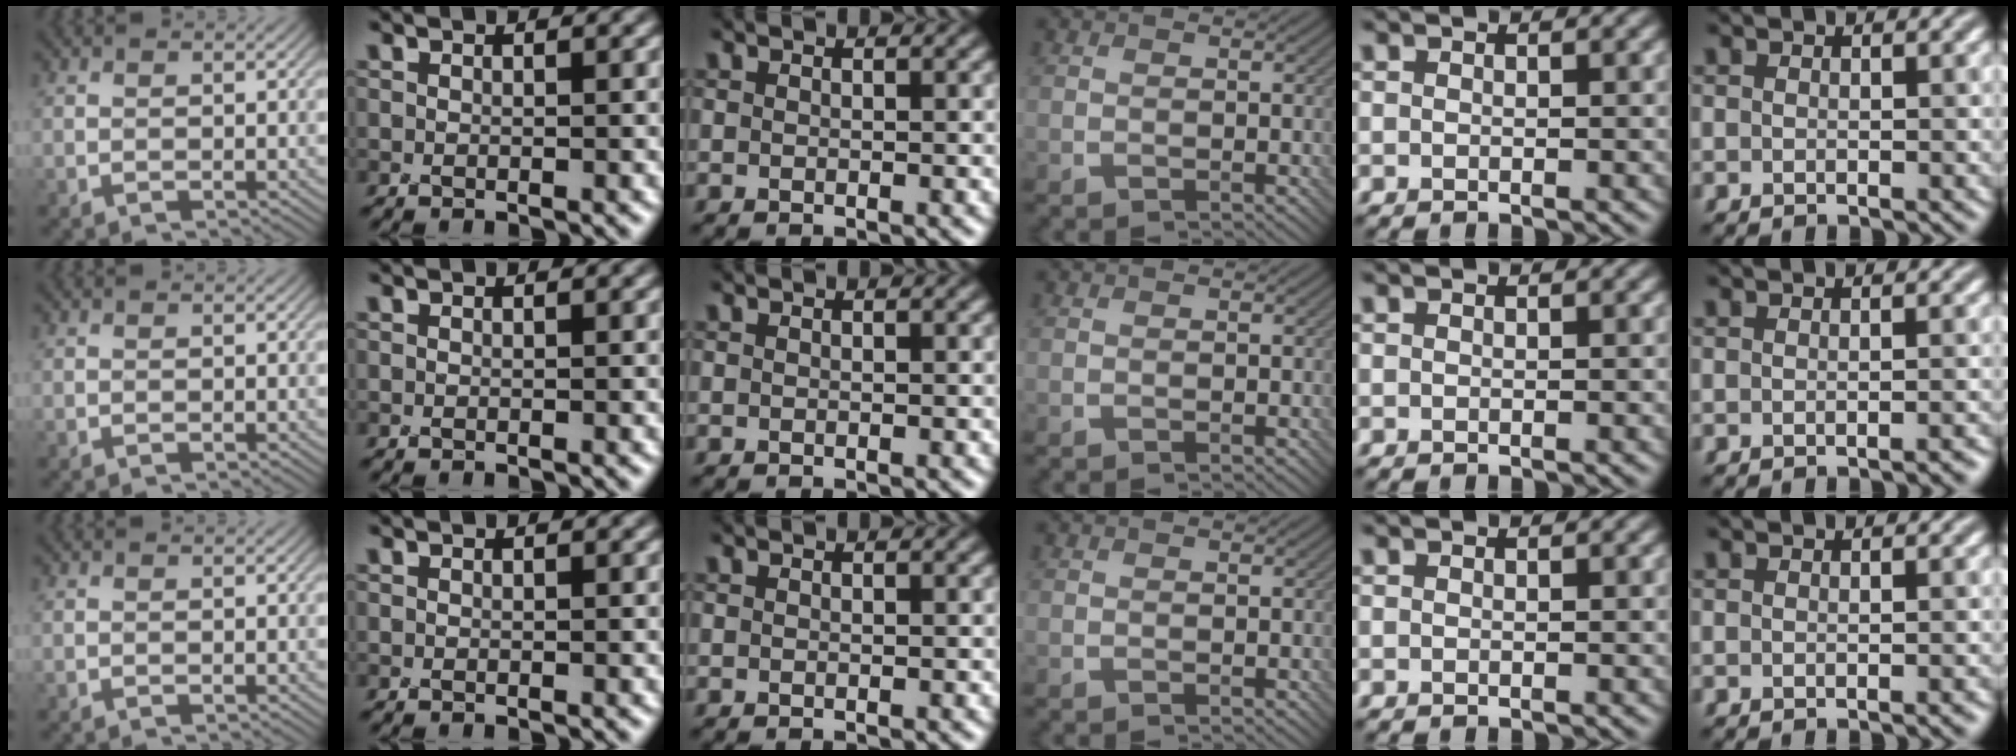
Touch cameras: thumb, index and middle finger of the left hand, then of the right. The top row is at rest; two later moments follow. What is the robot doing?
{"motion": "screw", "object": "bottle cap"}